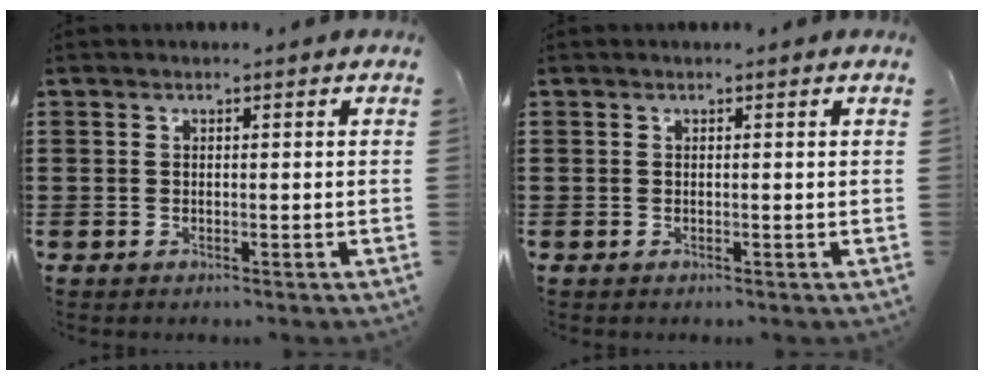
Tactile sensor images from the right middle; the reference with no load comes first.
{"total": 0.0}